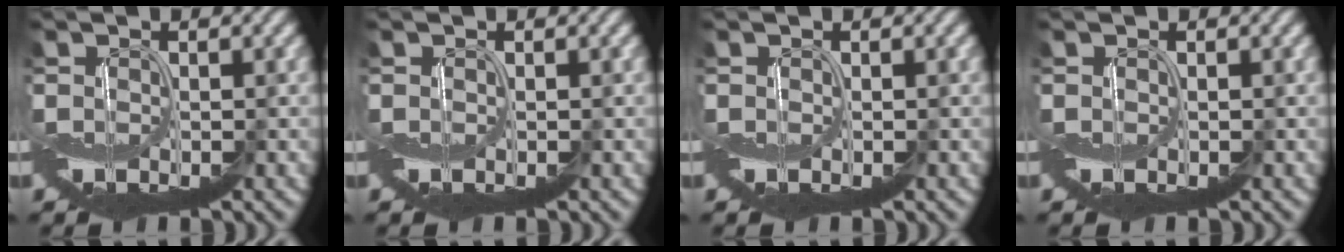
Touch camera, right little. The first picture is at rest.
{"total": 0.0}
{"total": 0.0}
{"total": 0.0}